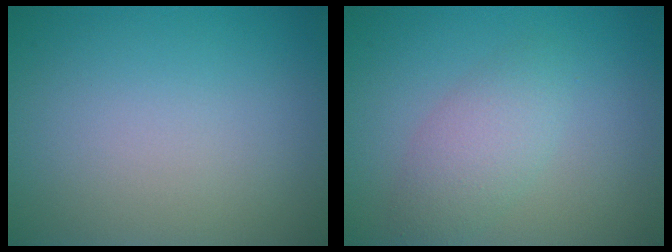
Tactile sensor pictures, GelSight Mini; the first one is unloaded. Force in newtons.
{"total": 3.0, "press": 3.0, "slide": 0.0}